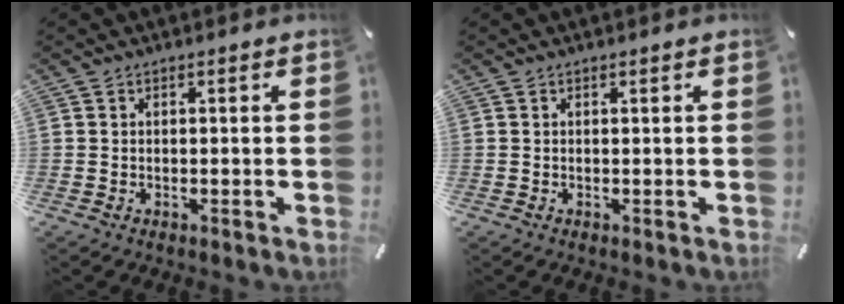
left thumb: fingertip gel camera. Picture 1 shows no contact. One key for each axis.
{"total": 0.0}